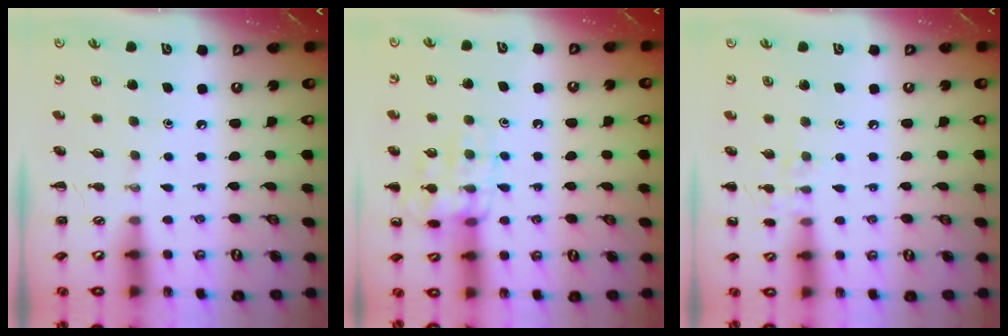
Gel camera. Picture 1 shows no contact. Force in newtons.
{"total": 12.2, "press": 12.2, "slide": 0.5}
{"total": 6.9, "press": 6.6, "slide": 2.0}